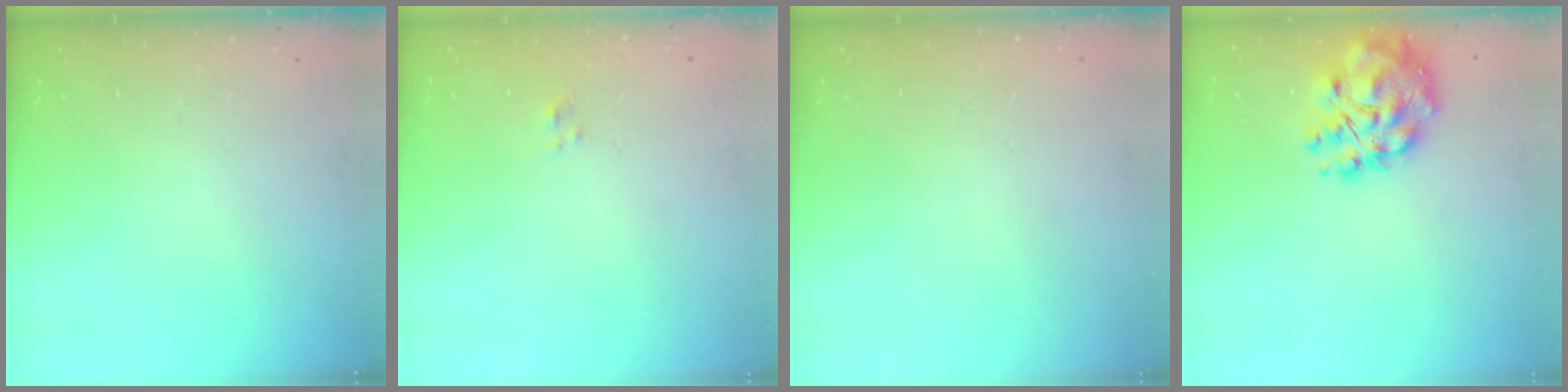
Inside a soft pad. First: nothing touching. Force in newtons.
{"total": 1.2, "press": 1.0, "slide": 0.7}
{"total": 1.8, "press": 1.8, "slide": 0.2}
{"total": 15.0, "press": 14.2, "slide": 4.6}